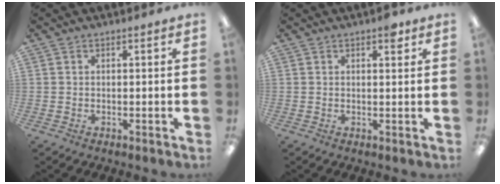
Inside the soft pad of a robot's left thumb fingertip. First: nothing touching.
{"total": 3.0, "force": [1.8, 0.8, 2.2], "torque": [-0.025, -0.007, 0.025]}